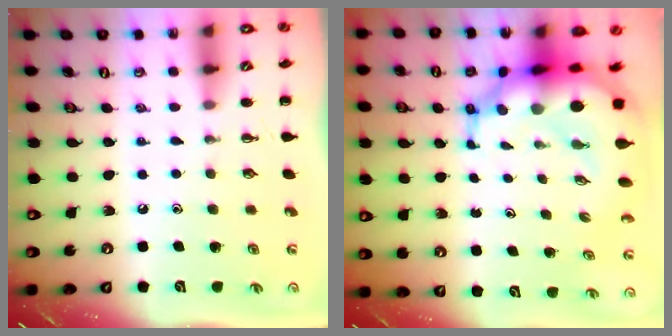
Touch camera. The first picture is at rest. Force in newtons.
{"total": 13.0, "press": 12.6, "slide": 3.4}